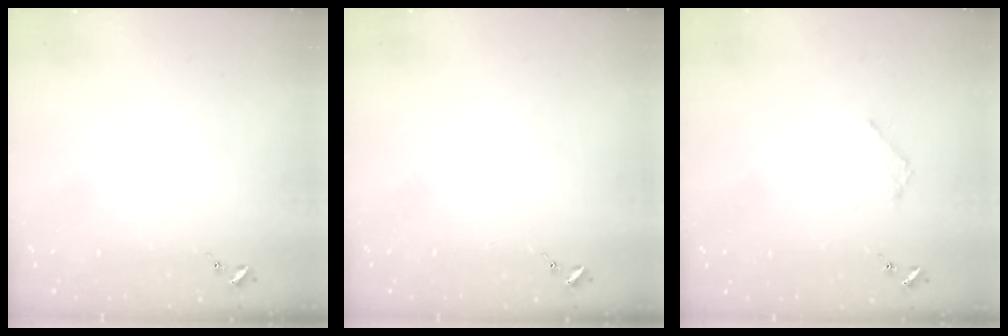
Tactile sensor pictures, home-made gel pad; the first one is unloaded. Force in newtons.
{"total": 0.0}
{"total": 1.8, "press": 1.8, "slide": 0.2}